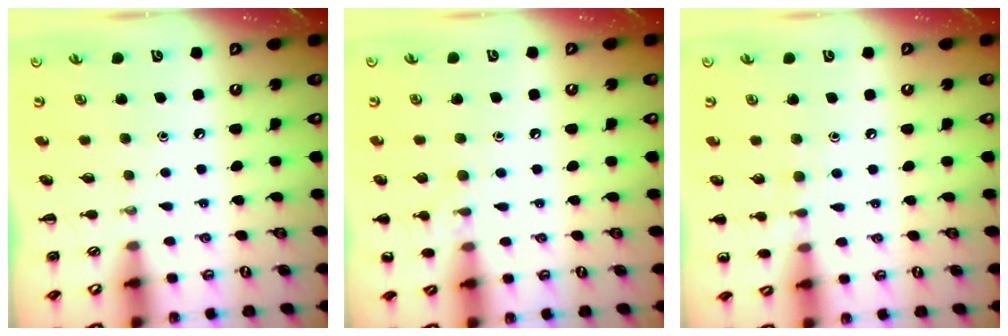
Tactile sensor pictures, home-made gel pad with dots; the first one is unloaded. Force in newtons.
{"total": 6.6, "press": 6.3, "slide": 1.9}
{"total": 5.9, "press": 5.6, "slide": 1.9}